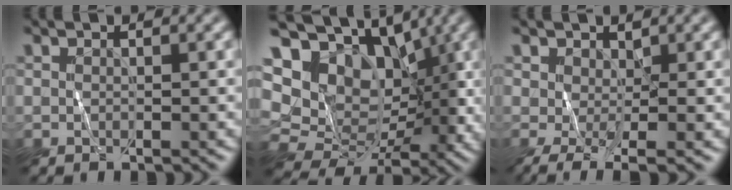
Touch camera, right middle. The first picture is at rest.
{"total": 12.8, "force": [4.1, 9.4, 7.6], "torque": [-0.157, 0.007, 0.085]}
{"total": 4.1, "force": [-0.3, 2.1, 3.5], "torque": [-0.069, -0.001, -0.008]}